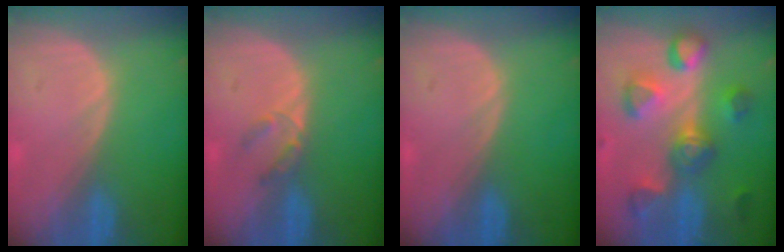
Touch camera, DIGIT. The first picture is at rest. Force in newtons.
{"total": 2.5, "press": 2.3, "slide": 1.0}
{"total": 0.0}
{"total": 8.7, "press": 8.7, "slide": 0.2}